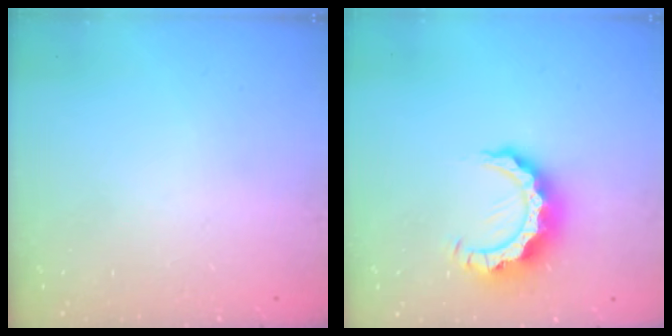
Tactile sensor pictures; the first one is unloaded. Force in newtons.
{"total": 10.3, "press": 10.3, "slide": 0.7}